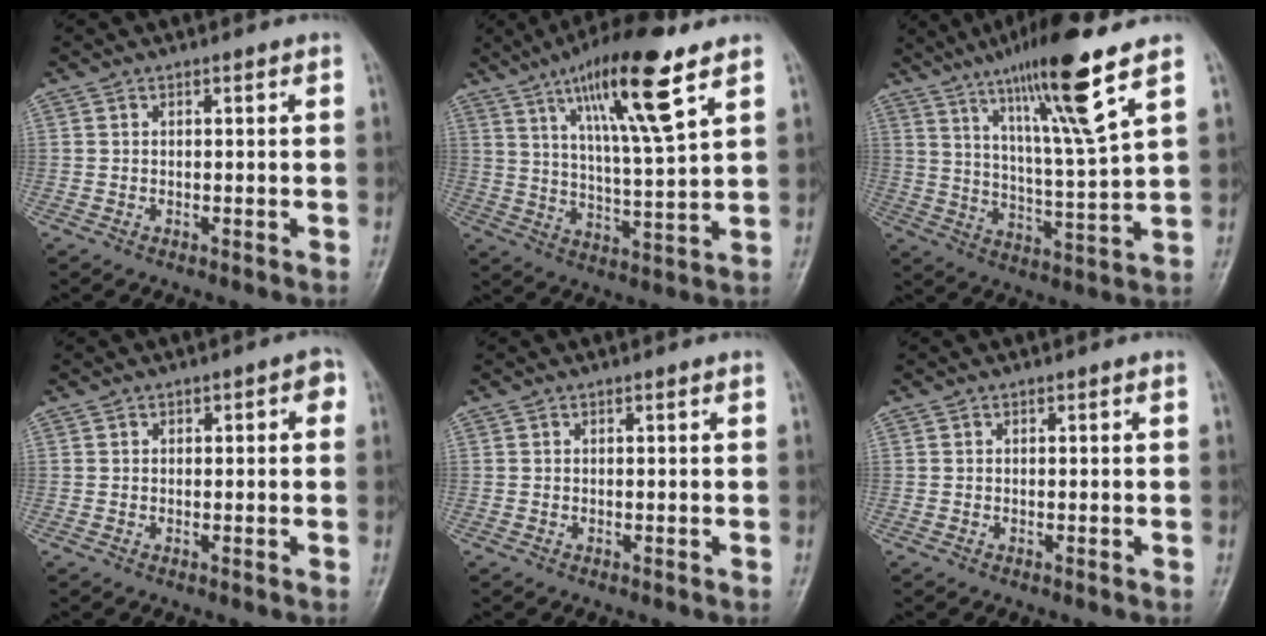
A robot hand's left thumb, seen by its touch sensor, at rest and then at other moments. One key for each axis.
{"total": 15.9, "fx": 8.8, "fy": 2.5, "fz": 13.0, "tx": -0.219, "ty": -0.040, "tz": 0.153}
{"total": 16.1, "fx": 9.6, "fy": 0.5, "fz": 12.9, "tx": -0.219, "ty": -0.049, "tz": 0.167}
{"total": 2.7, "fx": 0.4, "fy": 1.6, "fz": 2.1, "tx": -0.010, "ty": 0.012, "tz": 0.000}
{"total": 0.0}
{"total": 0.0}